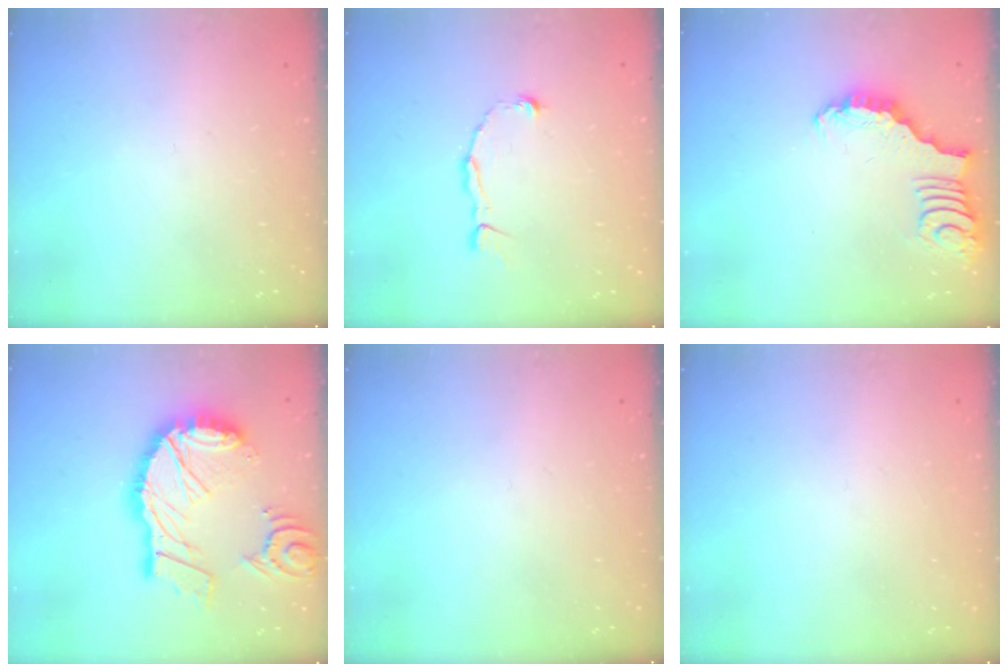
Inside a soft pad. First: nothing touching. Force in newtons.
{"total": 4.3, "press": 4.3, "slide": 0.4}
{"total": 2.2, "press": 2.2, "slide": 0.0}
{"total": 26.5, "press": 26.3, "slide": 3.2}
{"total": 0.0}
{"total": 0.0}